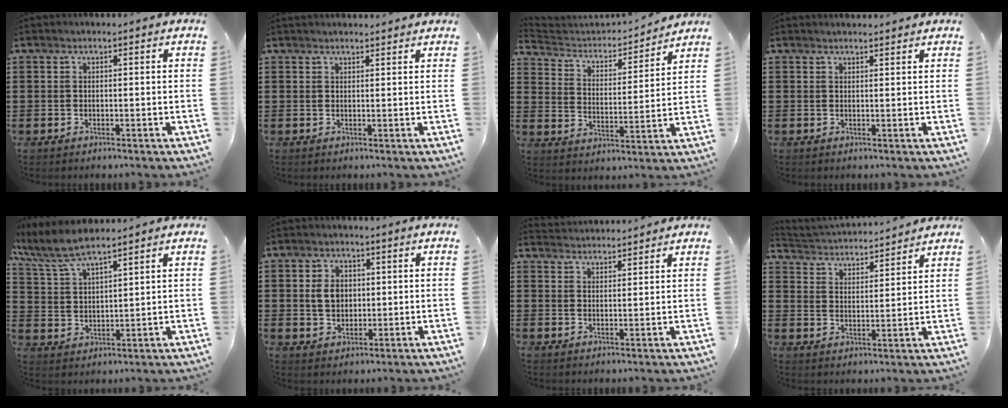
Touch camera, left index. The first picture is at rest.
{"total": 1.4, "force": [1.3, 0.2, 0.1], "torque": [-0.005, 0.001, 0.026]}
{"total": 3.5, "force": [3.2, 1.3, 0.4], "torque": [-0.034, -0.028, 0.047]}
{"total": 1.2, "force": [1.1, 0.2, 0.2], "torque": [-0.005, 0.000, 0.022]}
{"total": 6.6, "force": [5.7, 1.1, 3.2], "torque": [-0.084, -0.019, 0.101]}
{"total": 4.3, "force": [0.5, 3.3, 2.7], "torque": [-0.056, 0.009, 0.004]}
{"total": 2.6, "force": [2.6, 0.0, -0.5], "torque": [0.001, -0.008, 0.049]}
{"total": 3.2, "force": [3.2, 0.3, -0.1], "torque": [-0.019, -0.024, 0.052]}